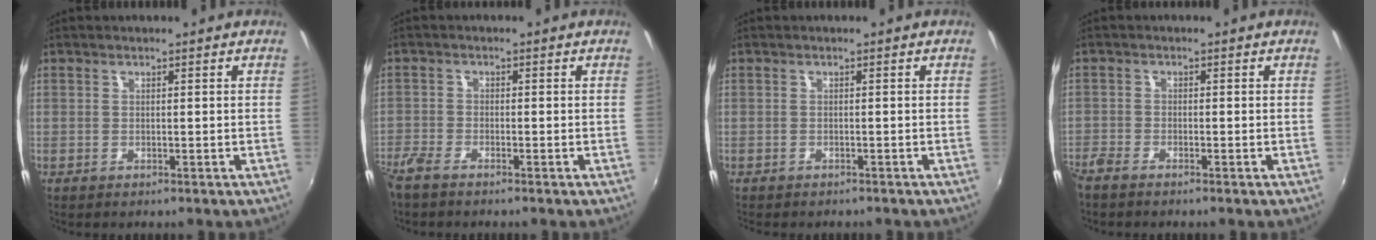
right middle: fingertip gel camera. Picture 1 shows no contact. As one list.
[{"total": 4.0, "force": [-3.4, 0.9, 1.8], "torque": [-0.054, -0.013, -0.071]}, {"total": 1.7, "force": [-1.6, 0.6, 0.4], "torque": [-0.014, -0.009, -0.021]}, {"total": 2.8, "force": [-2.6, 0.6, 1.0], "torque": [-0.031, -0.011, -0.054]}]